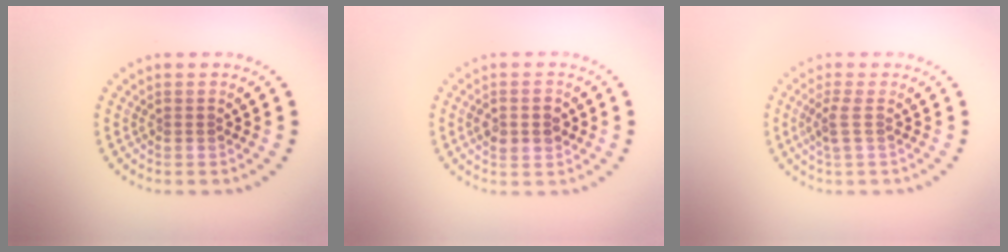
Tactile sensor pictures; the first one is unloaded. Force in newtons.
{"total": 2.8, "press": 2.8, "slide": 0.0}
{"total": 1.6, "press": 1.2, "slide": 1.1}